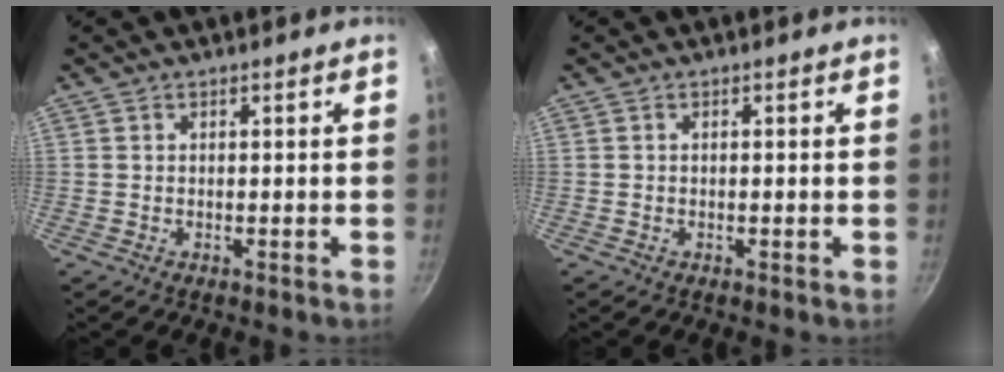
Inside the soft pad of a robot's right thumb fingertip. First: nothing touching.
{"total": 0.0}